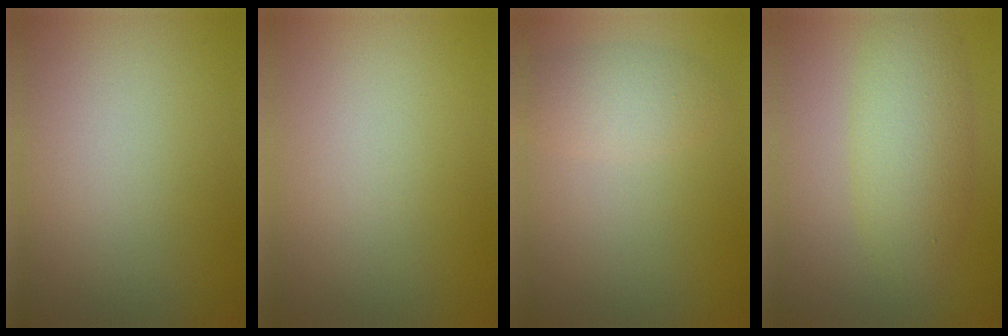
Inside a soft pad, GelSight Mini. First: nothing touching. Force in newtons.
{"total": 0.0}
{"total": 2.5, "press": 2.5, "slide": 0.1}
{"total": 5.0, "press": 5.0, "slide": 0.1}